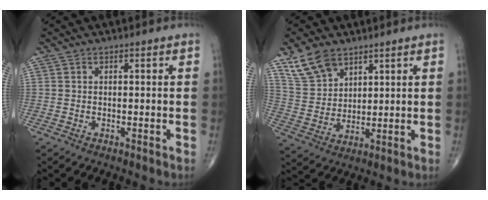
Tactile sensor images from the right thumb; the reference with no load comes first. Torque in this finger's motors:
{"motor_torque": [0.12, 0.88, 0.04, 0.01, 0.01]}